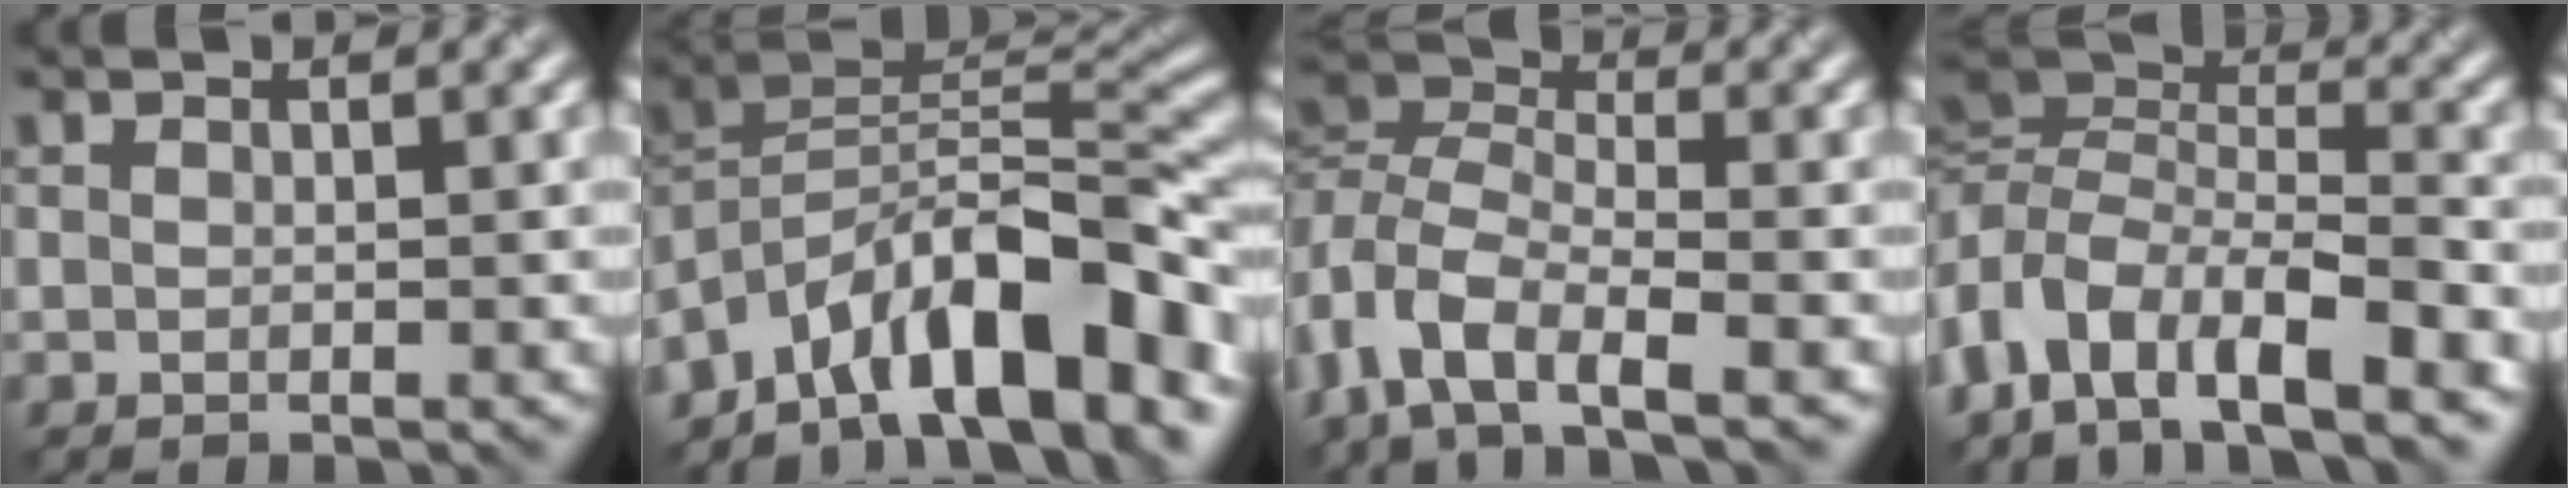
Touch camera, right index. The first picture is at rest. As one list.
[{"total": 13.3, "force": [-7.8, 4.7, 9.8], "torque": [-0.156, 0.035, -0.134]}, {"total": 7.9, "force": [-3.6, 3.9, 5.8], "torque": [-0.119, 0.005, -0.081]}, {"total": 9.7, "force": [-4.3, 4.2, 7.6], "torque": [-0.132, 0.012, -0.085]}]